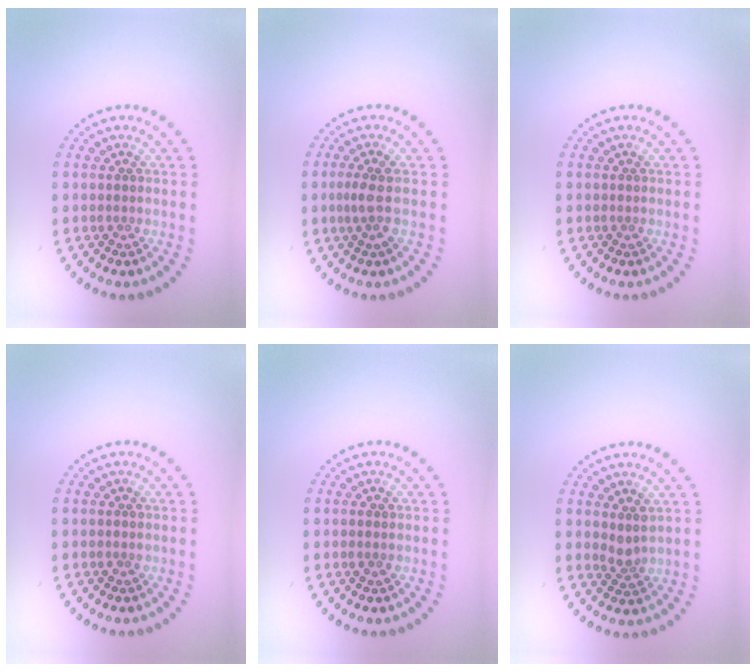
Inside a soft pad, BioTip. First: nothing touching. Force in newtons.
{"total": 1.9, "press": 1.5, "slide": 1.2}
{"total": 0.0}
{"total": 0.9, "press": 0.8, "slide": 0.2}
{"total": 0.7, "press": 0.7, "slide": 0.3}
{"total": 1.8, "press": 1.6, "slide": 0.8}